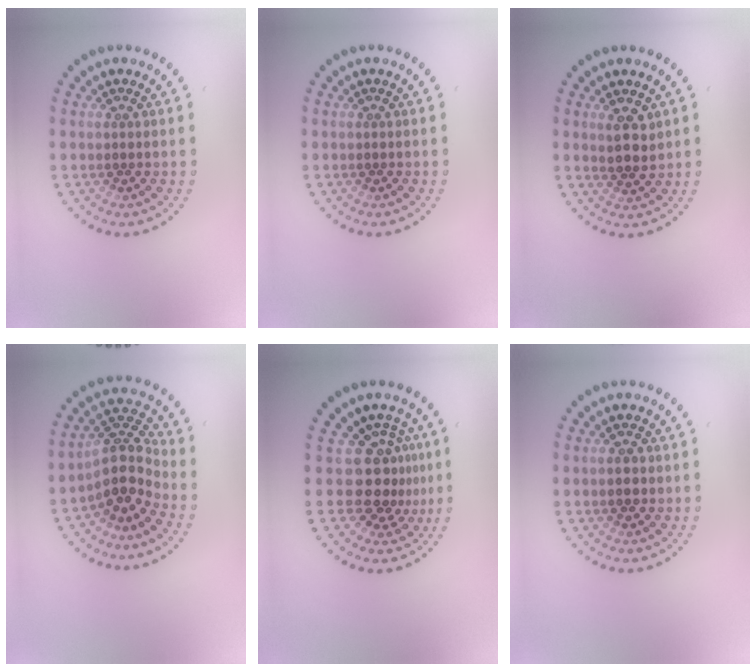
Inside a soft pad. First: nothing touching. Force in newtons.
{"total": 0.0}
{"total": 2.5, "press": 2.3, "slide": 1.0}
{"total": 4.3, "press": 3.3, "slide": 2.8}
{"total": 3.6, "press": 2.6, "slide": 2.5}
{"total": 2.1, "press": 2.1, "slide": 0.2}